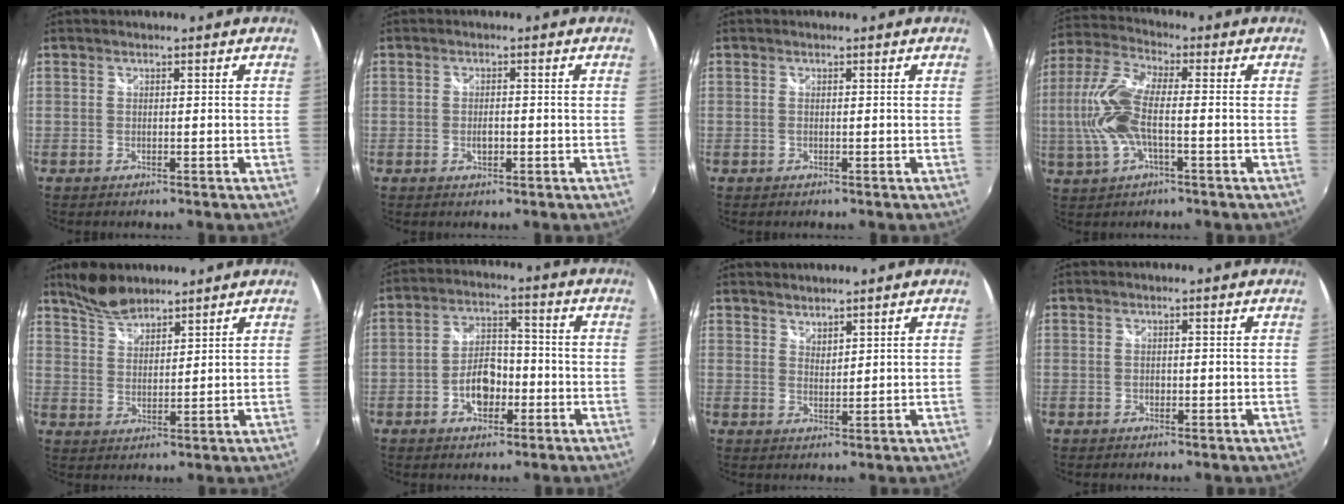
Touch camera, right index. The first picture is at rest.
{"total": 1.9, "force": [-0.5, 1.0, 1.6], "torque": [-0.027, -0.001, -0.009]}
{"total": 0.0}
{"total": 12.2, "force": [-1.5, 4.6, 11.1], "torque": [-0.246, 0.005, -0.032]}
{"total": 6.7, "force": [5.8, 2.3, 2.5], "torque": [-0.048, 0.011, 0.110]}
{"total": 7.5, "force": [-3.0, 4.5, 5.2], "torque": [-0.099, 0.016, -0.044]}
{"total": 2.5, "force": [2.4, 0.6, 0.5], "torque": [-0.002, 0.002, 0.041]}
{"total": 0.7, "force": [-0.1, 0.6, 0.3], "torque": [-0.003, 0.000, -0.003]}